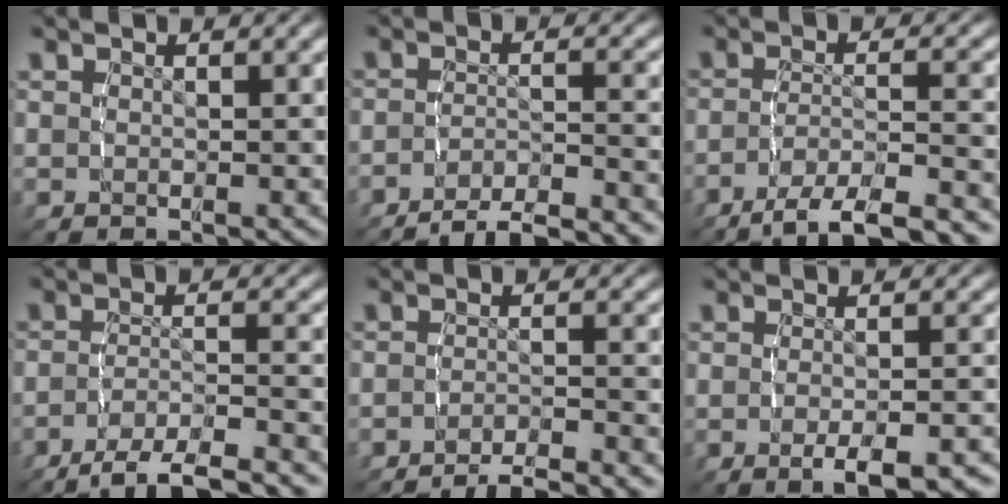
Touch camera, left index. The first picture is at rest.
{"total": 8.5, "force": [-8.1, 1.4, 2.2], "torque": [-0.015, -0.019, -0.126]}
{"total": 9.0, "force": [-7.9, 1.9, 3.9], "torque": [-0.047, -0.015, -0.117]}
{"total": 9.2, "force": [-8.3, 1.9, 3.5], "torque": [-0.041, -0.016, -0.125]}
{"total": 4.9, "force": [-4.6, 0.6, 1.3], "torque": [-0.008, -0.007, -0.079]}
{"total": 3.7, "force": [-2.7, 0.5, 2.4], "torque": [-0.035, 0.001, -0.043]}